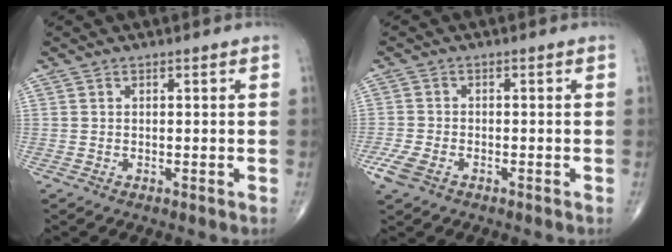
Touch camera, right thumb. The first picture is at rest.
{"total": 4.3, "force": [-2.4, 2.3, 2.7], "torque": [-0.070, 0.002, -0.046]}